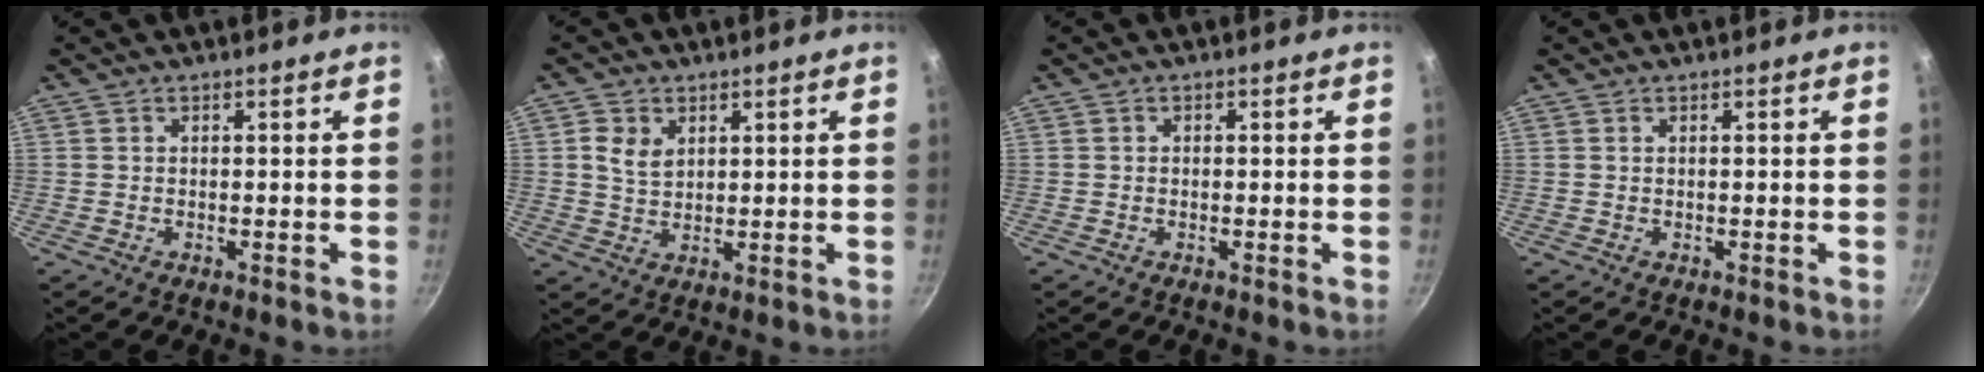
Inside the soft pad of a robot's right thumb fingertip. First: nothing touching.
{"total": 4.7, "force": [1.6, 3.4, 2.8], "torque": [-0.043, -0.006, 0.032]}
{"total": 0.6, "force": [0.0, 0.5, 0.2], "torque": [-0.002, 0.004, -0.001]}
{"total": 0.0}